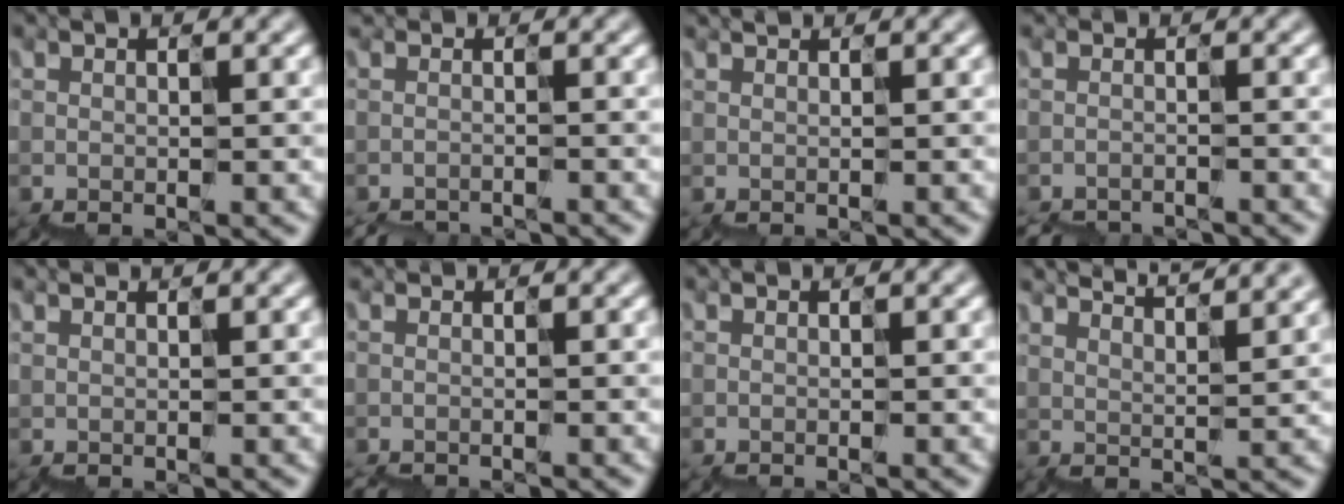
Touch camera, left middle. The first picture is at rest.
{"total": 3.1, "force": [-2.8, -0.4, -1.0], "torque": [0.006, -0.016, -0.036]}
{"total": 0.5, "force": [0.4, 0.3, 0.2], "torque": [0.008, 0.010, 0.002]}
{"total": 3.4, "force": [-3.3, -0.3, -1.0], "torque": [0.010, -0.014, -0.039]}
{"total": 1.2, "force": [0.9, 0.6, 0.5], "torque": [-0.007, 0.017, 0.008]}
{"total": 0.7, "force": [-0.6, 0.2, -0.1], "torque": [0.015, -0.002, -0.007]}
{"total": 0.0}
{"total": 7.1, "force": [6.6, 1.2, 2.4], "torque": [-0.043, 0.030, 0.073]}